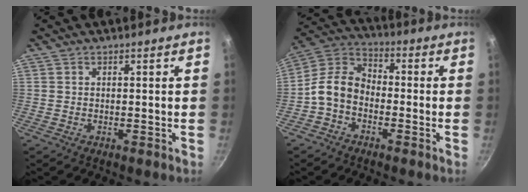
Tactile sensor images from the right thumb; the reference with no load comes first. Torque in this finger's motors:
{"motor_torque": [0.38, 0.36, 0.88, -0.47, 0.38]}